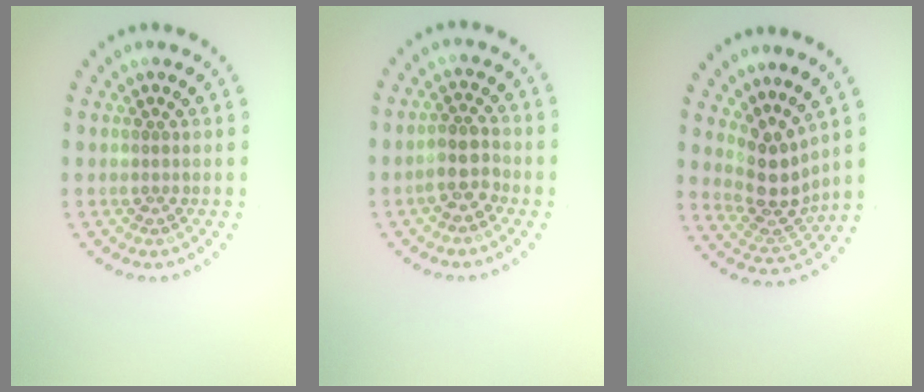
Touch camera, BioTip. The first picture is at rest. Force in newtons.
{"total": 2.6, "press": 2.5, "slide": 0.9}
{"total": 3.9, "press": 2.9, "slide": 2.6}